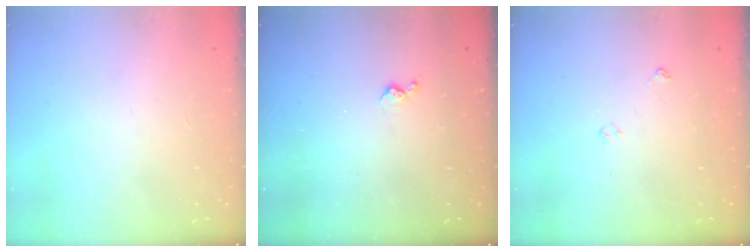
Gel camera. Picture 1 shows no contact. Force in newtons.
{"total": 3.7, "press": 3.6, "slide": 0.7}
{"total": 3.7, "press": 3.7, "slide": 0.6}